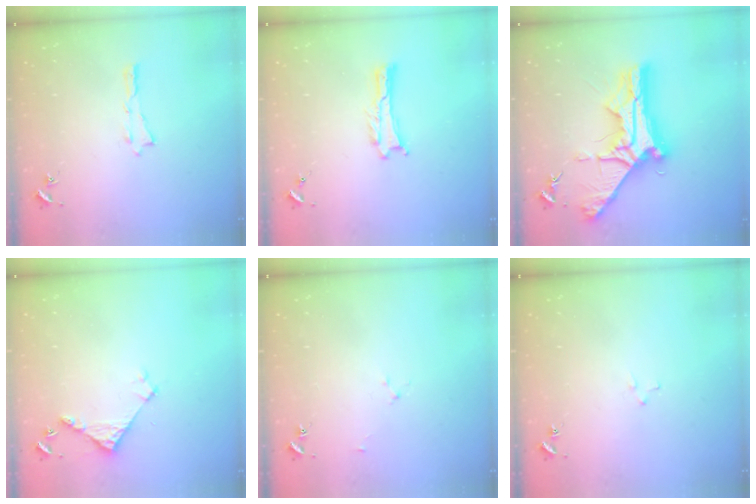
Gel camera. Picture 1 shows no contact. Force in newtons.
{"total": 0.0}
{"total": 12.1, "press": 12.0, "slide": 1.1}
{"total": 3.8, "press": 3.8, "slide": 0.3}
{"total": 1.9, "press": 1.9, "slide": 0.3}
{"total": 1.9, "press": 1.9, "slide": 0.1}